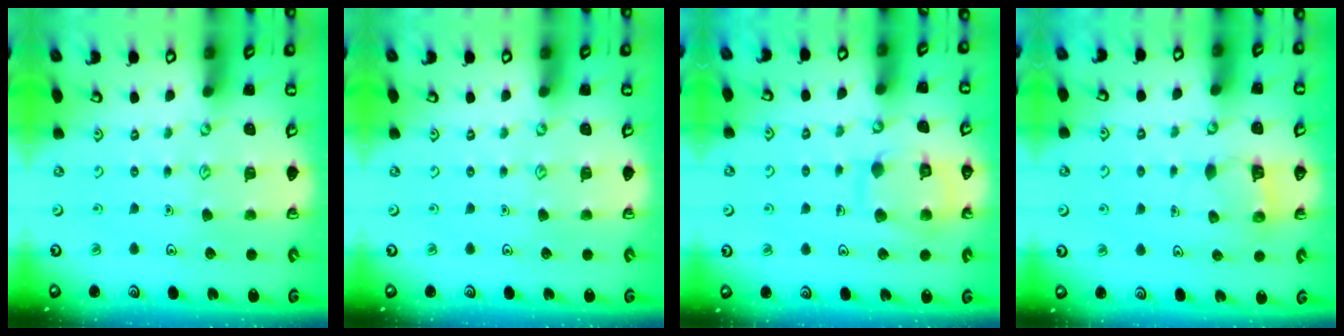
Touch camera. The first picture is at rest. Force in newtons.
{"total": 0.0}
{"total": 11.7, "press": 11.6, "slide": 0.9}
{"total": 5.4, "press": 5.4, "slide": 0.4}